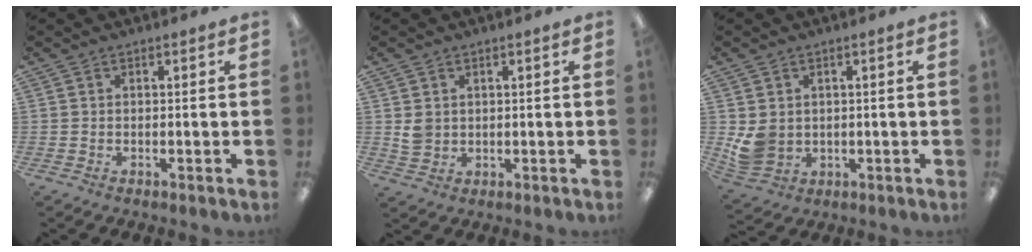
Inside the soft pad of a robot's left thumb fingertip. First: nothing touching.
{"total": 3.4, "force": [1.3, 2.9, 1.3], "torque": [-0.019, 0.001, 0.025]}
{"total": 5.9, "force": [1.4, 5.1, 2.6], "torque": [-0.059, -0.003, 0.032]}